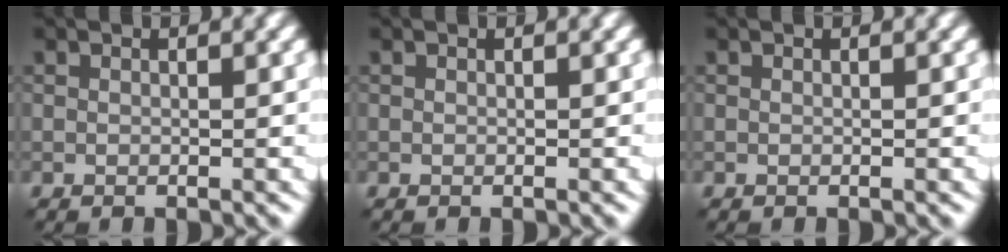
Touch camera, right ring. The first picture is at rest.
{"total": 0.0}
{"total": 0.0}